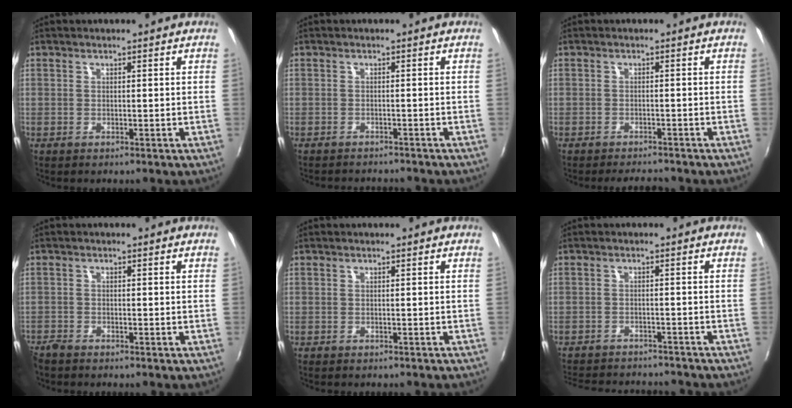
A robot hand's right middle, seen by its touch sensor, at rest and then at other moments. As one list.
[{"total": 4.5, "force": [-4.3, 0.7, 1.3], "torque": [-0.035, -0.009, -0.061]}, {"total": 4.0, "force": [-3.7, 0.7, 1.3], "torque": [-0.035, -0.003, -0.053]}, {"total": 2.4, "force": [-2.3, 0.6, 0.5], "torque": [-0.019, -0.011, -0.048]}, {"total": 1.7, "force": [-1.5, 0.5, 0.6], "torque": [-0.016, -0.010, -0.020]}, {"total": 13.5, "force": [-12.1, 3.5, 4.8], "torque": [-0.111, -0.004, -0.171]}]